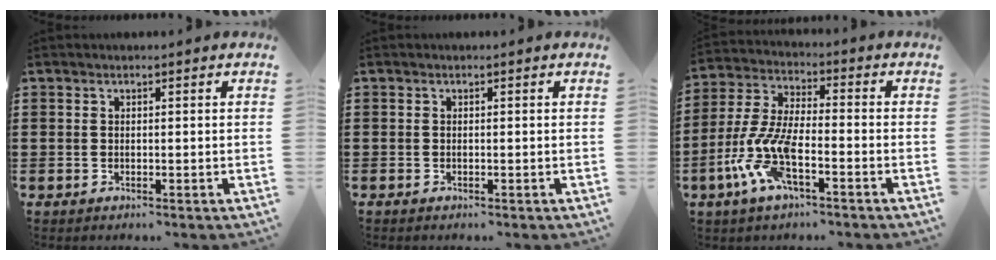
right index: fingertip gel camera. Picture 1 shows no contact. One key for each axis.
{"total": 0.0}
{"total": 9.0, "fx": -4.4, "fy": 2.8, "fz": 7.3, "tx": -0.193, "ty": -0.021, "tz": -0.093}